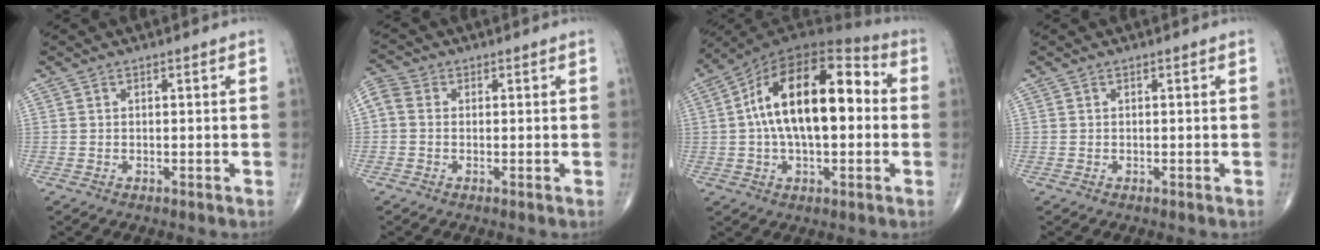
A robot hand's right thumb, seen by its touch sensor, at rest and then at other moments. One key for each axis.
{"total": 3.6, "fx": 0.1, "fy": 2.8, "fz": 2.2, "tx": -0.049, "ty": 0.011, "tz": -0.009}
{"total": 20.4, "fx": 1.5, "fy": 10.3, "fz": 17.5, "tx": -0.282, "ty": 0.040, "tz": 0.012}
{"total": 0.0}